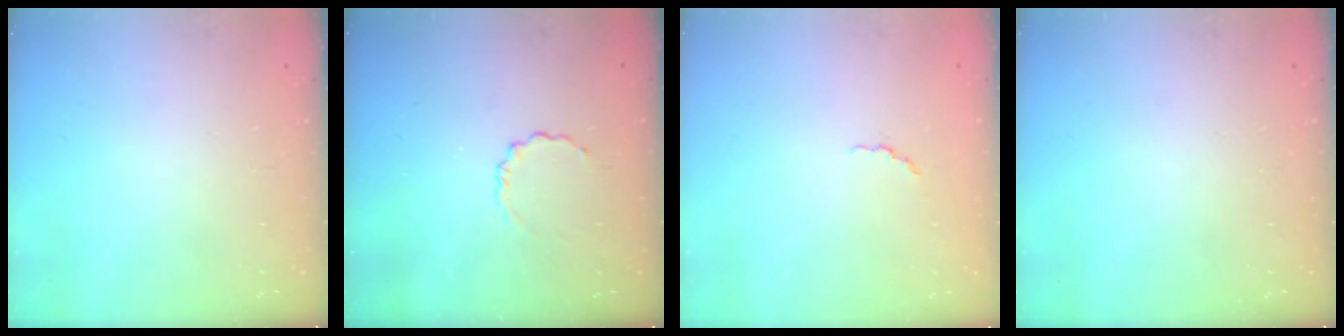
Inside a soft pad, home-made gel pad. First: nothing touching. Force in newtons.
{"total": 3.5, "press": 3.2, "slide": 1.2}
{"total": 1.4, "press": 1.2, "slide": 0.6}
{"total": 0.0}